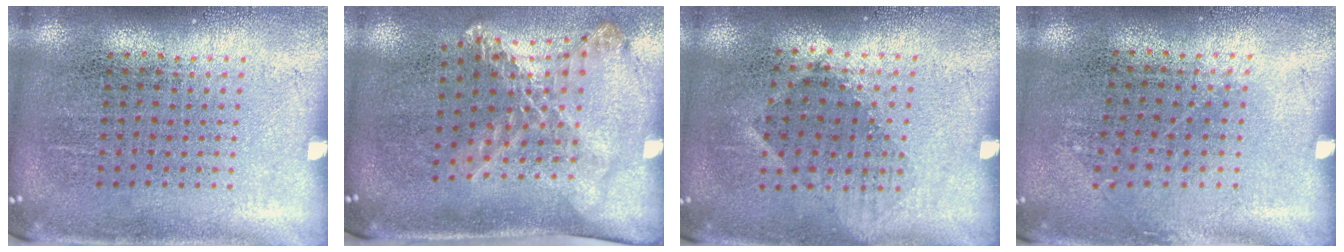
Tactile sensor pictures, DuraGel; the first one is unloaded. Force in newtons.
{"total": 1.7, "press": 1.3, "slide": 1.0}
{"total": 1.0, "press": 0.8, "slide": 0.6}
{"total": 0.8, "press": 0.6, "slide": 0.5}